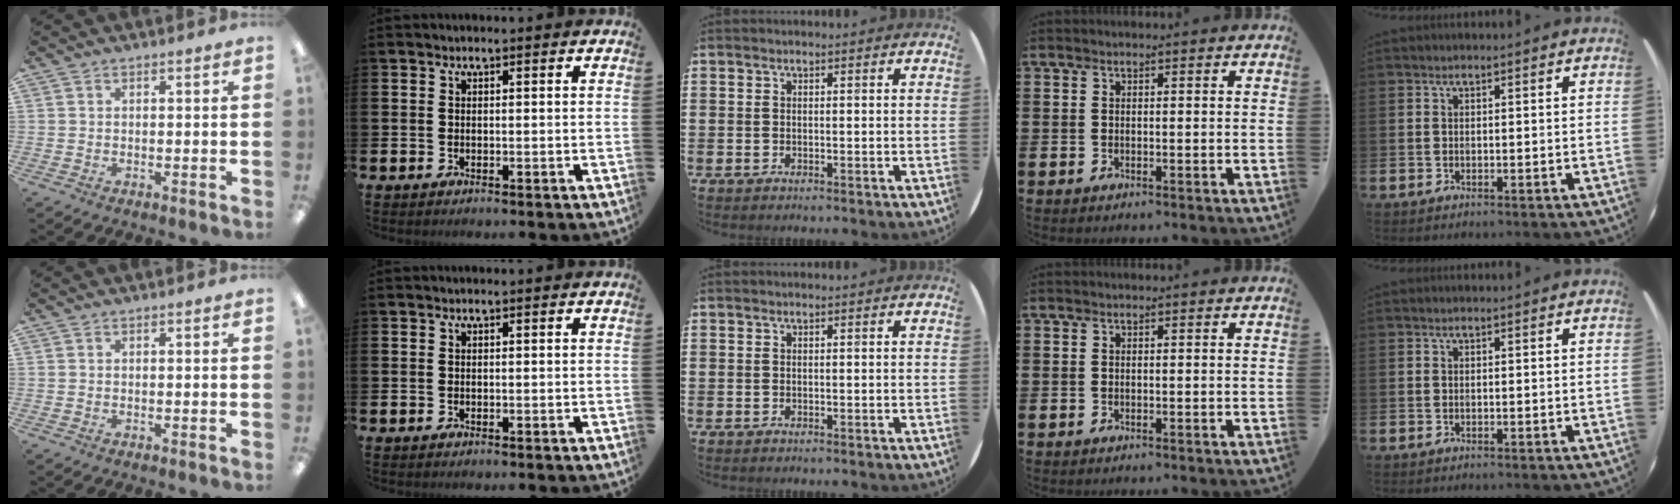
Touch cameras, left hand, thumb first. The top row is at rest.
{}